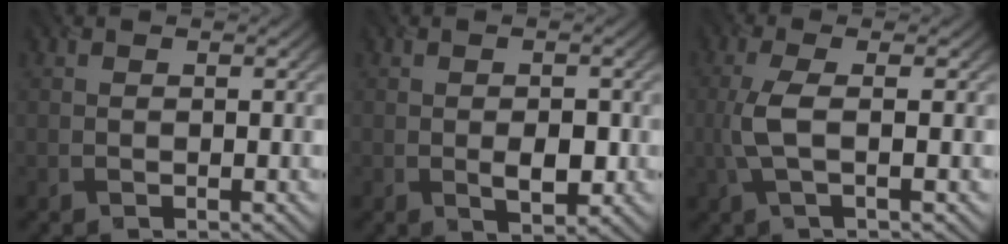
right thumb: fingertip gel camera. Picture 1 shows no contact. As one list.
[{"total": 2.8, "force": [-0.6, 1.5, 2.3], "torque": [-0.039, -0.007, -0.007]}, {"total": 3.8, "force": [-0.4, 0.8, 3.7], "torque": [-0.092, 0.005, -0.015]}]